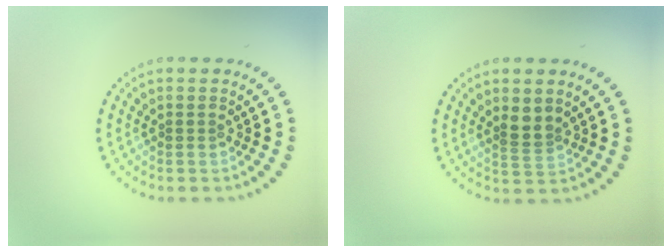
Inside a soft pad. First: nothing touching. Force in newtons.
{"total": 2.1, "press": 1.7, "slide": 1.2}